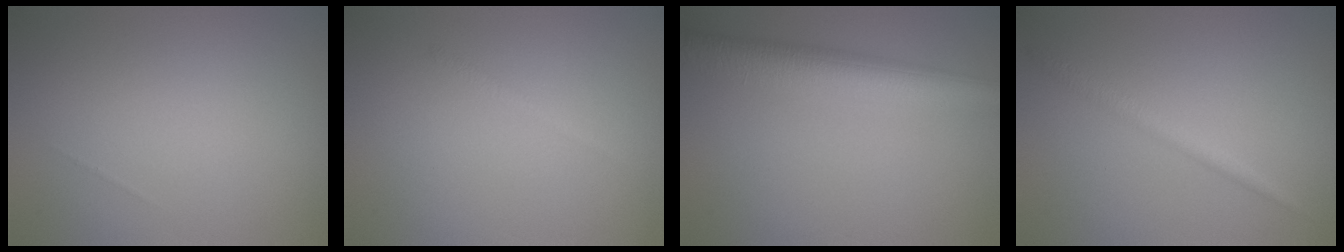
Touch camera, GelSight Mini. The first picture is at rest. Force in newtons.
{"total": 0.6, "press": 0.6, "slide": 0.1}
{"total": 6.2, "press": 6.2, "slide": 0.3}
{"total": 1.5, "press": 1.5, "slide": 0.1}